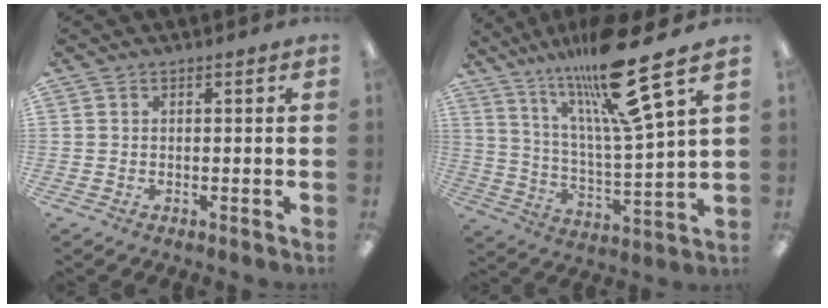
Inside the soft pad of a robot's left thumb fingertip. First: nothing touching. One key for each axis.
{"total": 21.6, "fx": 16.2, "fy": 2.3, "fz": 14.2, "tx": -0.252, "ty": -0.090, "tz": 0.256}